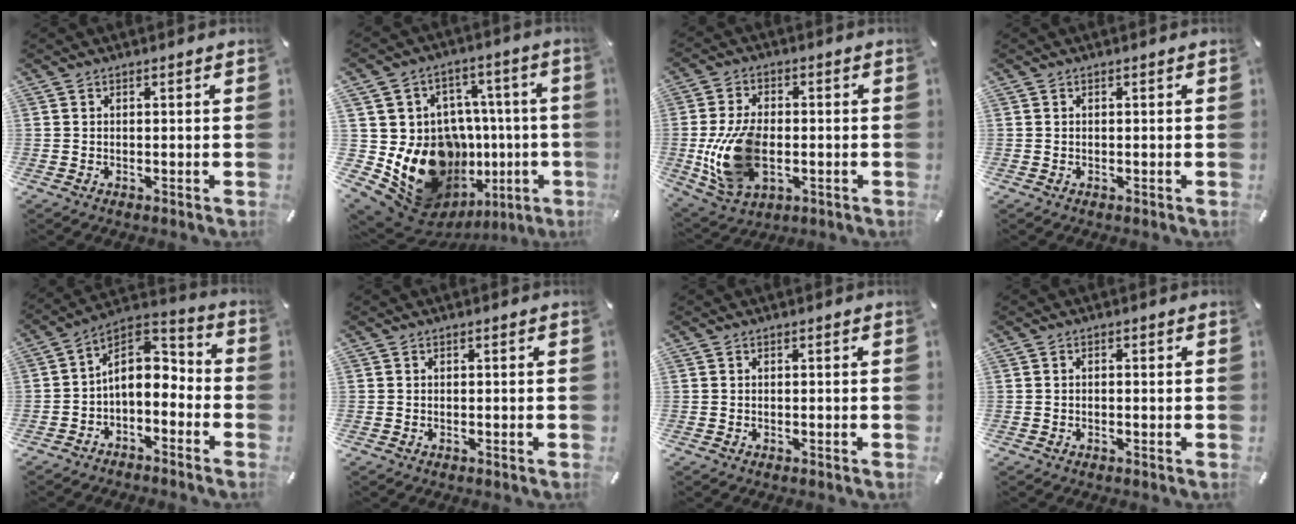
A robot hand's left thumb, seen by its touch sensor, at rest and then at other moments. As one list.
[{"total": 21.0, "force": [-6.3, 15.7, 12.5], "torque": [-0.207, 0.003, -0.063]}, {"total": 15.1, "force": [-2.6, 9.6, 11.4], "torque": [-0.245, -0.003, -0.046]}, {"total": 0.0}, {"total": 9.3, "force": [-0.3, 7.0, 6.1], "torque": [-0.093, -0.002, -0.003]}, {"total": 0.0}, {"total": 0.0}, {"total": 0.7, "force": [-0.2, 0.3, 0.6], "torque": [-0.011, 0.000, -0.004]}]